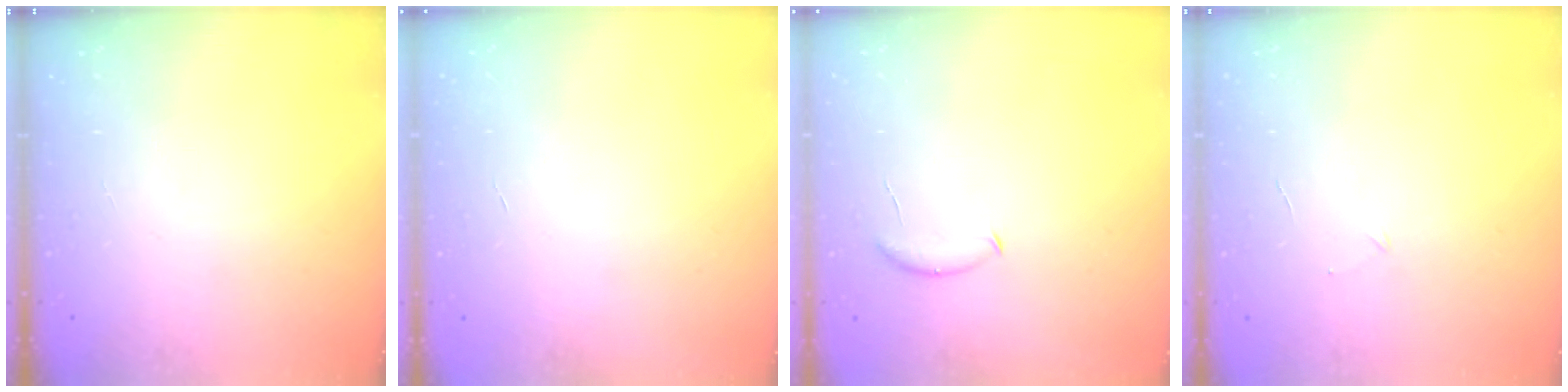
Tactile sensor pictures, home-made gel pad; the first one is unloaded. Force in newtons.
{"total": 0.0}
{"total": 6.7, "press": 6.7, "slide": 0.9}
{"total": 2.4, "press": 2.3, "slide": 0.8}